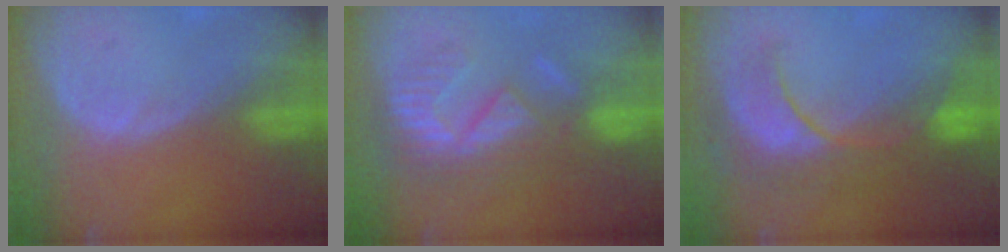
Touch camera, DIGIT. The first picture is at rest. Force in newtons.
{"total": 9.5, "press": 8.1, "slide": 5.0}
{"total": 8.2, "press": 8.2, "slide": 0.8}